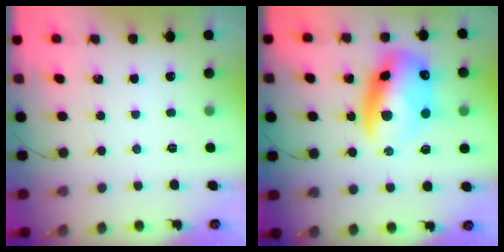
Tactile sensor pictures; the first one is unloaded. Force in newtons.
{"total": 15.9, "press": 15.4, "slide": 4.0}